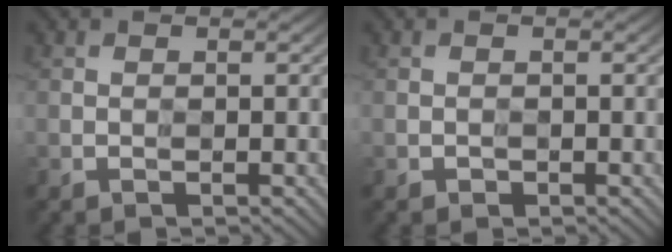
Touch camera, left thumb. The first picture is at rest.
{"total": 0.6, "force": [-0.4, 0.3, 0.2], "torque": [-0.004, -0.001, -0.008]}